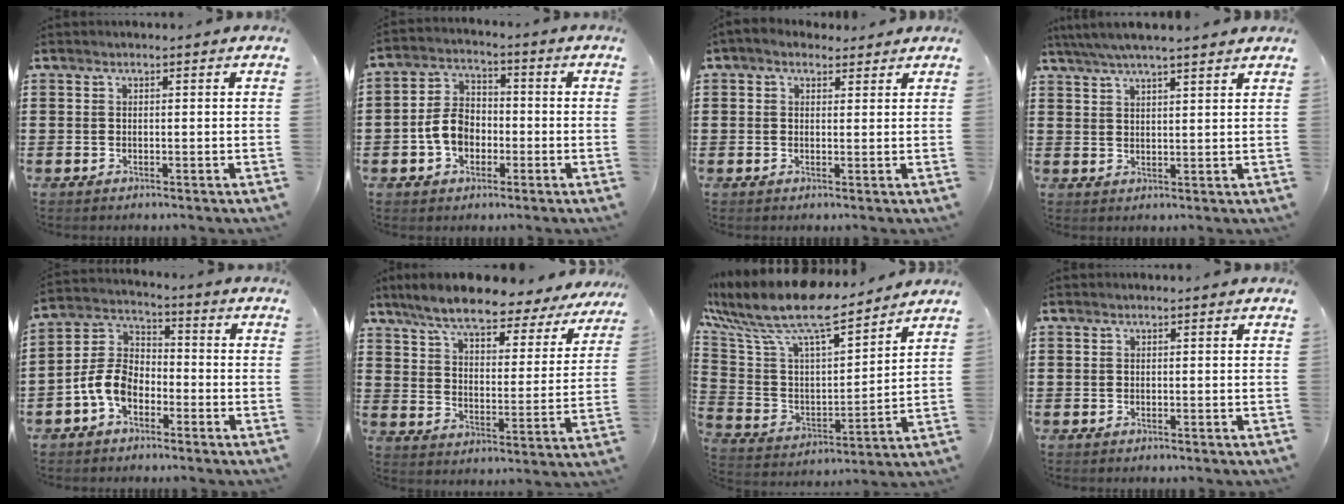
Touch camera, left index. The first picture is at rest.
{"total": 6.3, "force": [-1.7, 4.5, 4.0], "torque": [-0.097, 0.007, -0.038]}
{"total": 2.0, "force": [1.4, 1.2, 0.7], "torque": [-0.011, 0.004, 0.024]}
{"total": 4.5, "force": [3.9, 0.0, 2.2], "torque": [-0.052, -0.008, 0.070]}
{"total": 6.9, "force": [-3.6, 4.2, 4.1], "torque": [-0.118, 0.002, -0.080]}
{"total": 8.6, "force": [7.5, 1.0, 4.1], "torque": [-0.103, -0.039, 0.126]}
{"total": 11.0, "force": [9.2, 2.5, 5.5], "torque": [-0.149, -0.060, 0.158]}
{"total": 0.0}